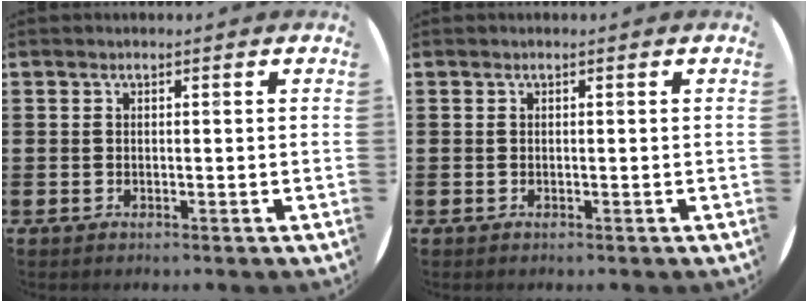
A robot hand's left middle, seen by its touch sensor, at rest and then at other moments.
{"total": 0.0}